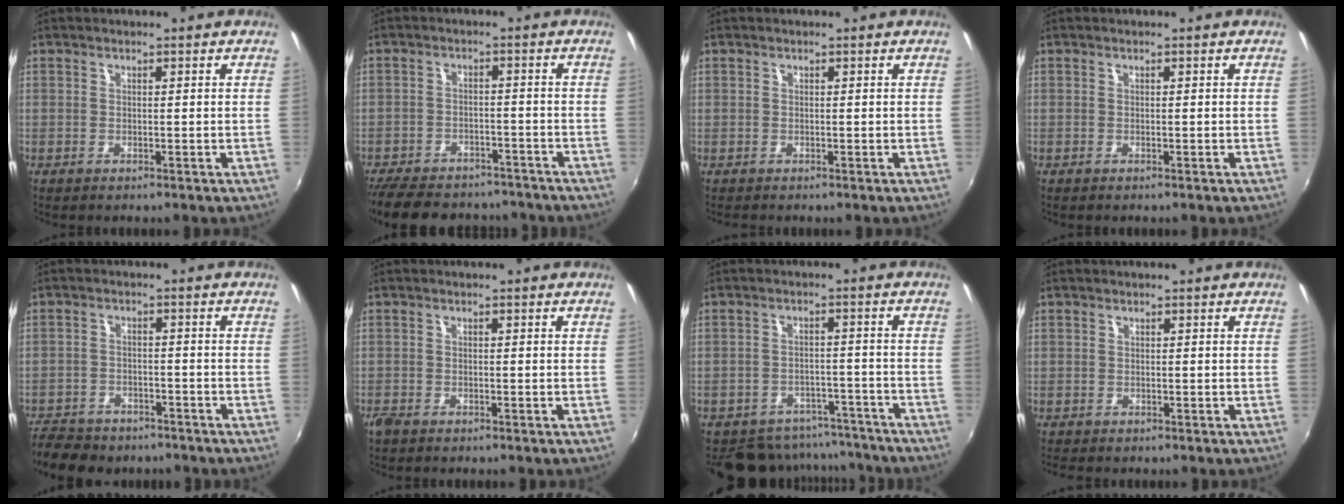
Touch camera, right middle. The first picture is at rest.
{"total": 15.9, "force": [-12.8, 7.4, 5.7], "torque": [-0.149, 0.024, -0.178]}
{"total": 0.9, "force": [-0.4, 0.9, -0.1], "torque": [-0.001, 0.004, -0.003]}
{"total": 0.0}
{"total": 11.1, "force": [-8.9, 5.2, 4.0], "torque": [-0.113, -0.009, -0.140]}
{"total": 1.6, "force": [-1.3, 0.7, 0.7], "torque": [-0.017, -0.005, -0.025]}
{"total": 11.2, "force": [-9.8, 4.9, 1.9], "torque": [-0.042, 0.026, -0.120]}
{"total": 1.1, "force": [-0.3, 1.0, -0.1], "torque": [0.000, 0.005, -0.001]}